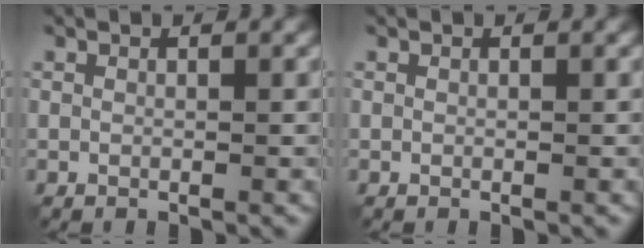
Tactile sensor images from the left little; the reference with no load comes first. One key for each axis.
{"total": 0.0}